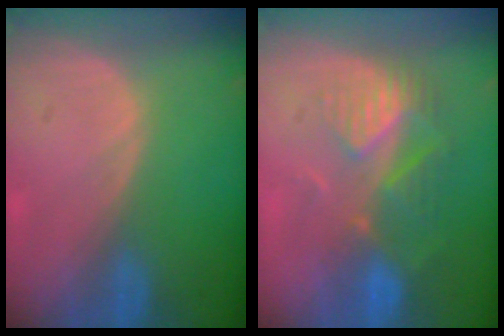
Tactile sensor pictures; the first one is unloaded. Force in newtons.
{"total": 8.9, "press": 7.7, "slide": 4.5}